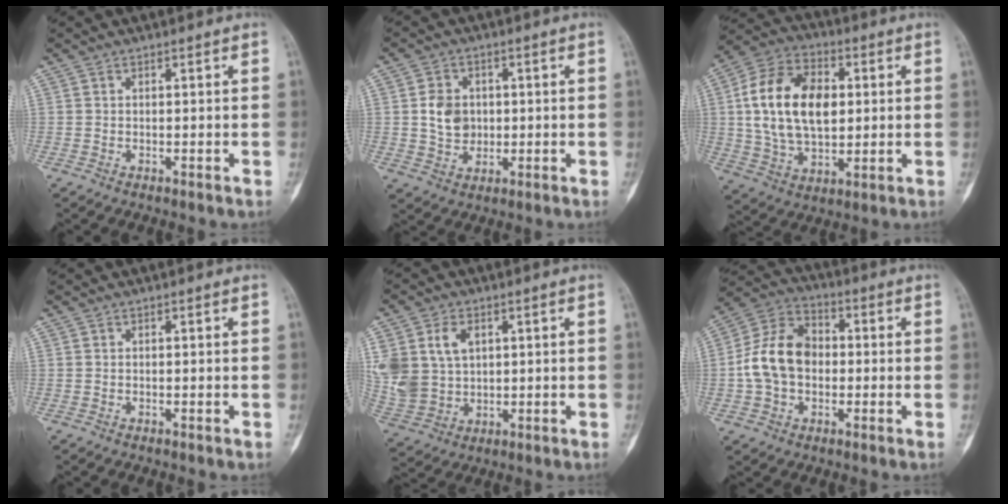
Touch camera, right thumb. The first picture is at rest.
{"total": 6.5, "force": [0.7, 5.3, 3.8], "torque": [-0.047, -0.005, 0.016]}
{"total": 18.4, "force": [2.5, 11.5, 14.2], "torque": [-0.238, 0.008, 0.045]}
{"total": 0.0}
{"total": 12.6, "force": [3.5, 9.2, 7.9], "torque": [-0.163, -0.006, 0.084]}
{"total": 12.7, "force": [-0.7, 9.3, 8.6], "torque": [-0.149, 0.036, -0.020]}